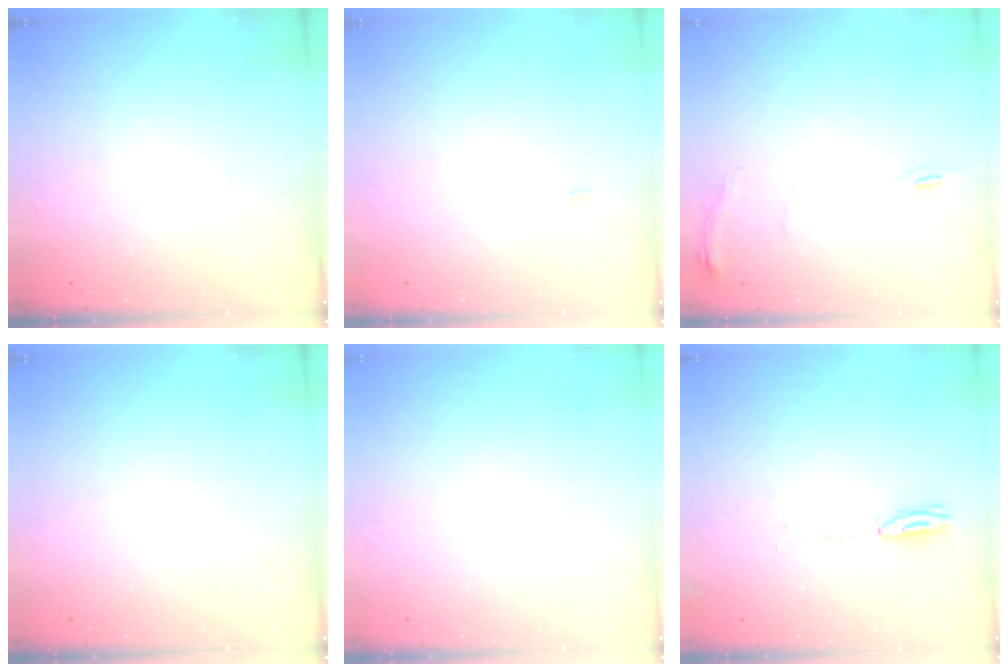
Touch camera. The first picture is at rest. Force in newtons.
{"total": 12.5, "press": 4.6, "slide": 11.7}
{"total": 7.4, "press": 7.4, "slide": 0.8}
{"total": 0.0}
{"total": 0.0}
{"total": 3.9, "press": 3.8, "slide": 0.9}